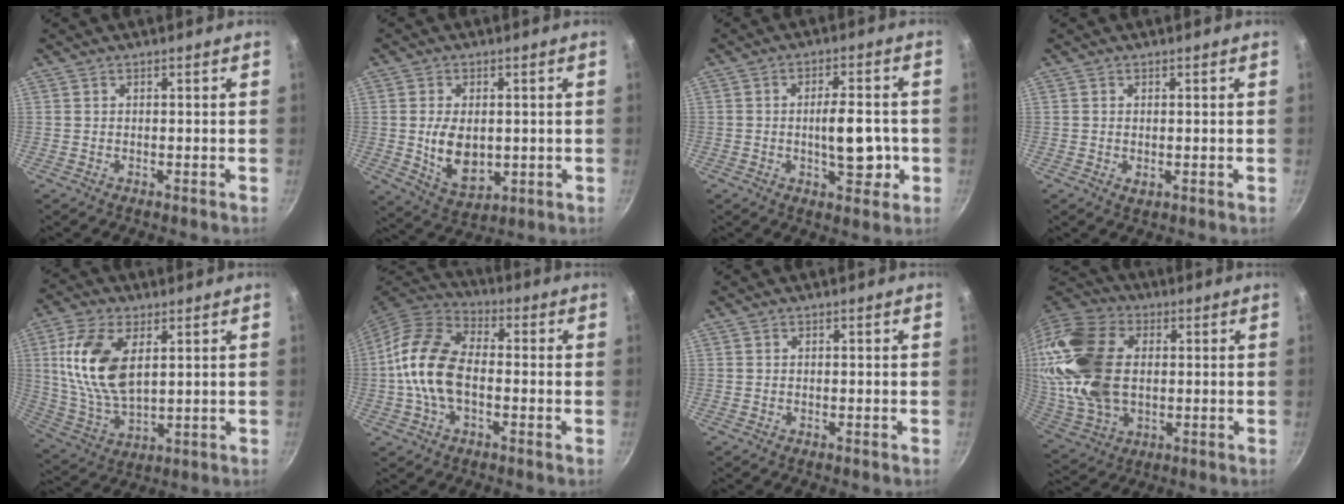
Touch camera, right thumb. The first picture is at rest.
{"total": 9.5, "force": [0.0, 6.1, 7.3], "torque": [-0.117, -0.016, 0.016]}
{"total": 9.0, "force": [-1.4, 4.2, 7.9], "torque": [-0.088, 0.005, -0.019]}
{"total": 1.2, "force": [0.0, 0.7, 1.0], "torque": [-0.015, -0.003, 0.002]}
{"total": 14.8, "force": [4.0, 7.9, 11.9], "torque": [-0.229, -0.014, 0.086]}
{"total": 14.0, "force": [-1.5, 8.3, 11.2], "torque": [-0.194, 0.036, -0.047]}
{"total": 0.0}
{"total": 23.4, "force": [2.6, 15.6, 17.3], "torque": [-0.347, 0.010, 0.051]}